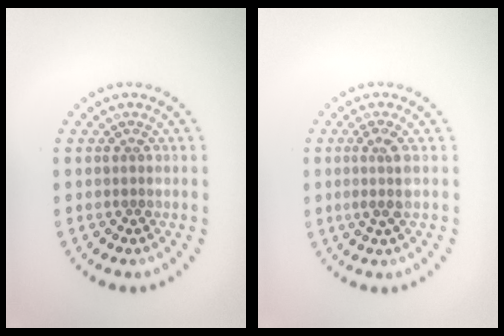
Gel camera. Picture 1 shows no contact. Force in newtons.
{"total": 1.9, "press": 1.6, "slide": 1.0}